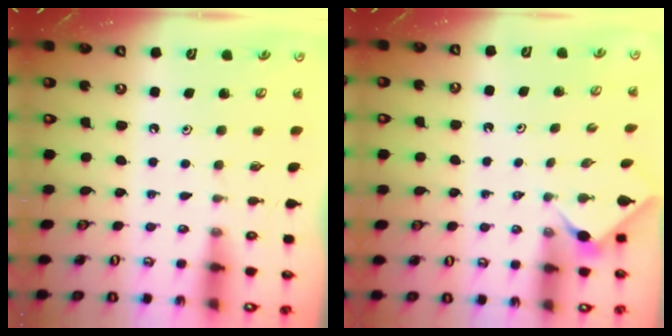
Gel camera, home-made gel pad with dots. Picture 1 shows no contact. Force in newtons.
{"total": 2.7, "press": 2.6, "slide": 0.4}